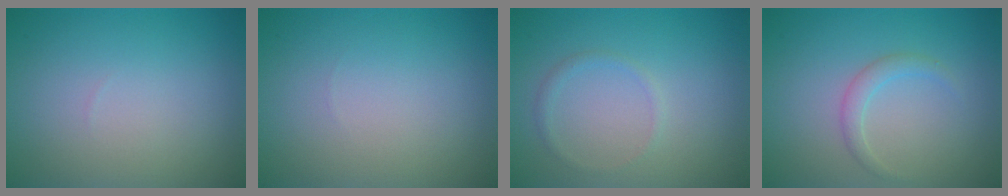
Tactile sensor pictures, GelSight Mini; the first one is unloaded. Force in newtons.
{"total": 0.0}
{"total": 0.9, "press": 0.9, "slide": 0.1}
{"total": 1.4, "press": 1.4, "slide": 0.0}